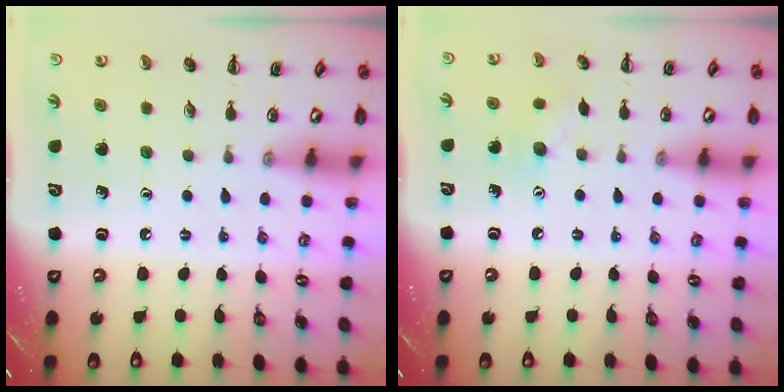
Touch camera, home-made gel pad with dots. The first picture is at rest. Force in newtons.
{"total": 5.8, "press": 5.7, "slide": 0.7}